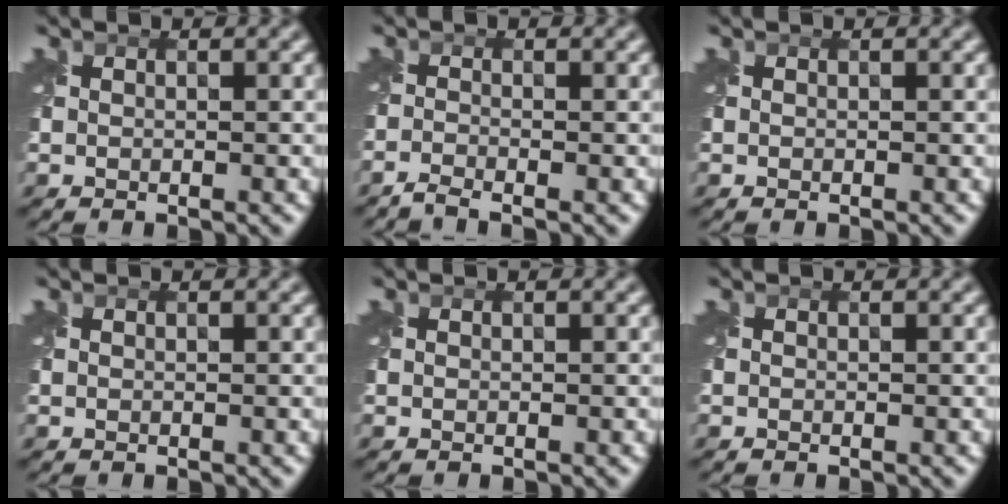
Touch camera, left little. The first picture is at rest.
{"total": 1.5, "force": [-1.4, 0.1, 0.6], "torque": [-0.015, -0.011, -0.040]}
{"total": 0.0}
{"total": 0.0}
{"total": 0.0}
{"total": 0.0}